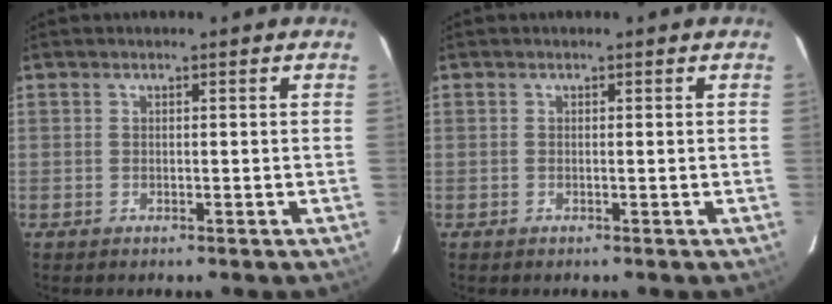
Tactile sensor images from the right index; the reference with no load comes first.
{"total": 0.0}